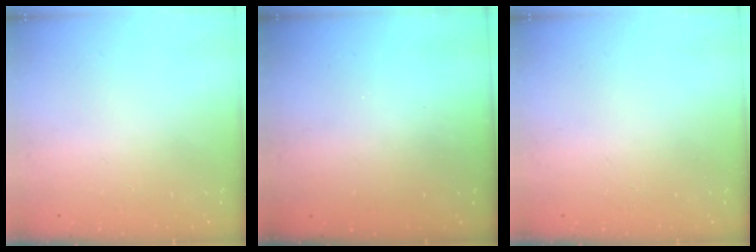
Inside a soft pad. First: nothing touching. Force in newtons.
{"total": 3.2, "press": 3.2, "slide": 0.1}
{"total": 0.0}